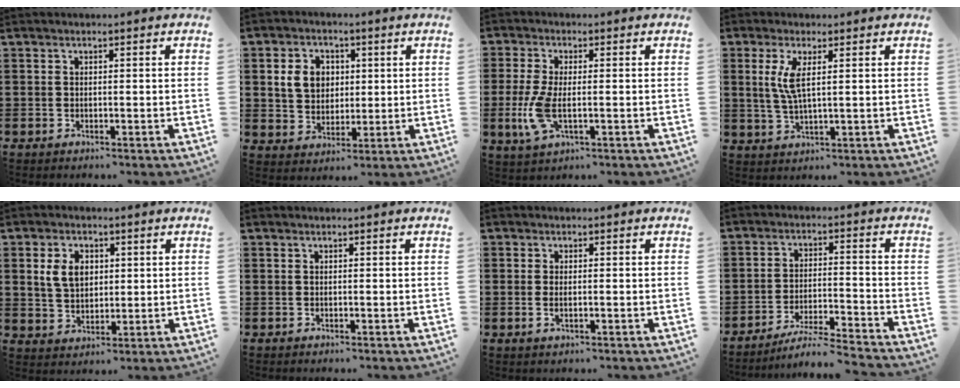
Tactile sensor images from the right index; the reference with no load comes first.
{"total": 6.1, "force": [1.4, 5.1, 3.0], "torque": [-0.079, 0.012, 0.018]}
{"total": 6.3, "force": [-1.4, 2.4, 5.7], "torque": [-0.131, -0.012, -0.028]}
{"total": 4.6, "force": [1.3, 0.9, 4.3], "torque": [-0.096, -0.003, 0.019]}
{"total": 5.3, "force": [1.4, 3.8, 3.5], "torque": [-0.088, 0.010, 0.021]}
{"total": 0.0}
{"total": 1.4, "force": [-0.2, 0.6, 1.3], "torque": [-0.033, -0.002, -0.007]}
{"total": 5.6, "force": [-5.3, -0.5, 1.8], "torque": [-0.038, -0.012, -0.103]}